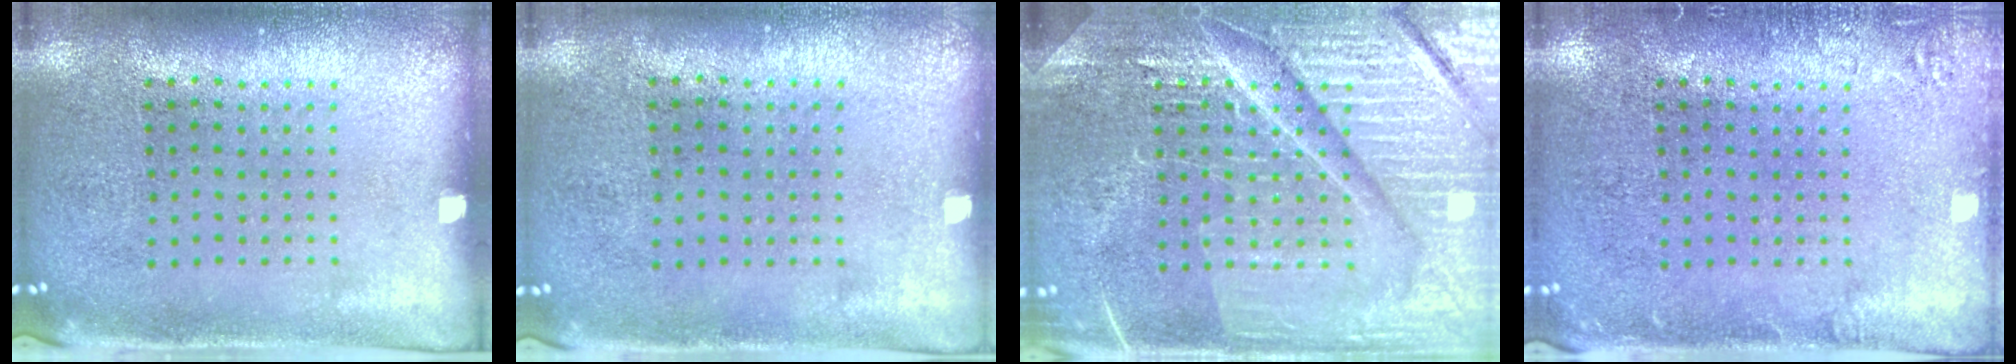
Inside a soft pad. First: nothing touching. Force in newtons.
{"total": 0.0}
{"total": 7.5, "press": 7.5, "slide": 1.0}
{"total": 1.5, "press": 1.5, "slide": 0.2}